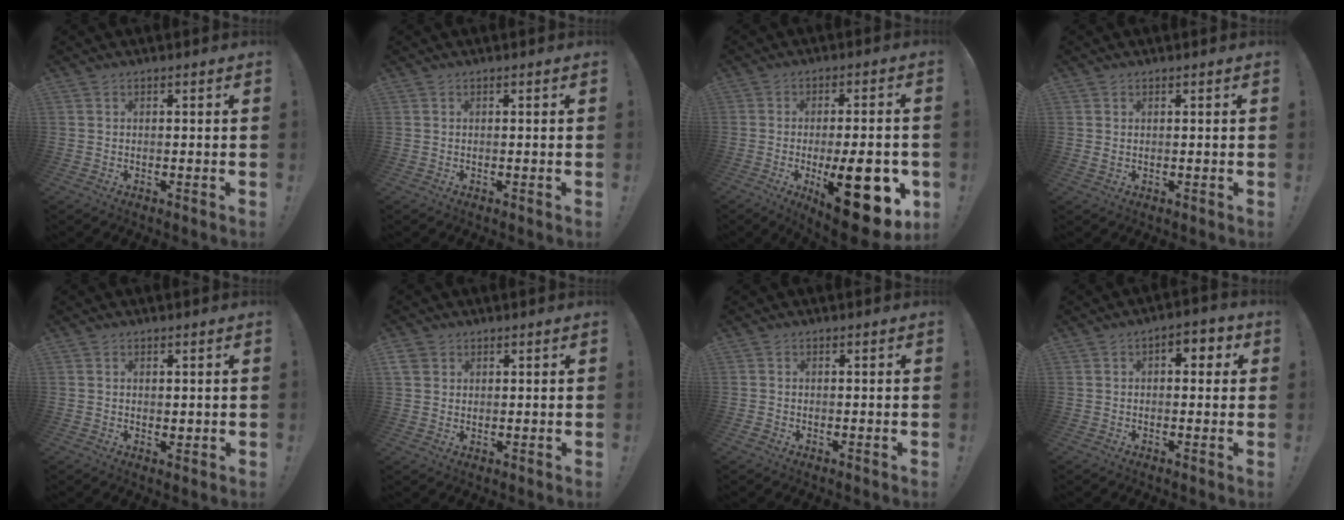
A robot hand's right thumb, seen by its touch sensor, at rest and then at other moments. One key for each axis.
{"total": 0.0}
{"total": 22.2, "fx": -6.3, "fy": 8.0, "fz": 19.7, "tx": -0.256, "ty": 0.027, "tz": -0.075}
{"total": 0.7, "fx": 0.3, "fy": 0.3, "fz": 0.5, "tx": -0.011, "ty": 0.001, "tz": 0.005}
{"total": 1.3, "fx": 0.6, "fy": 1.1, "fz": 0.4, "tx": 0.007, "ty": -0.004, "tz": 0.007}
{"total": 3.6, "fx": 2.1, "fy": 2.7, "fz": 1.0, "tx": -0.016, "ty": -0.008, "tz": 0.038}
{"total": 0.8, "fx": -0.5, "fy": 0.6, "fz": 0.2, "tx": -0.007, "ty": 0.003, "tz": -0.008}
{"total": 3.9, "fx": 0.4, "fy": 2.9, "fz": 2.7, "tx": -0.023, "ty": 0.002, "tz": 0.000}